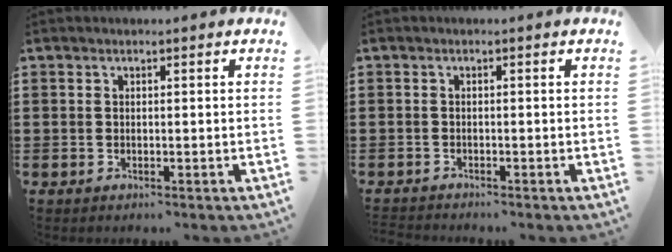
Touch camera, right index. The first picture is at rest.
{"total": 0.9, "force": [-0.9, 0.1, -0.1], "torque": [-0.001, 0.002, -0.019]}